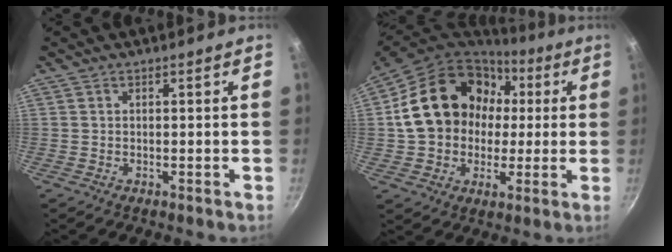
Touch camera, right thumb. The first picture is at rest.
{"total": 22.3, "force": [3.4, 17.8, 13.0], "torque": [-0.202, 0.038, 0.059]}